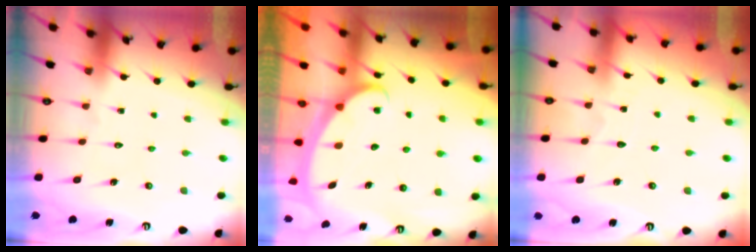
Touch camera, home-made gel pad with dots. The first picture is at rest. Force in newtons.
{"total": 2.3, "press": 2.3, "slide": 0.3}
{"total": 2.1, "press": 2.1, "slide": 0.3}